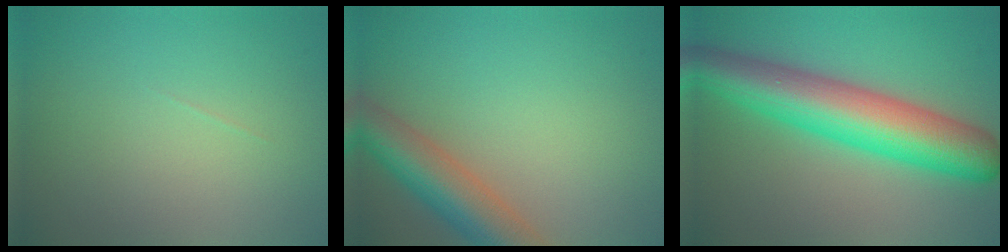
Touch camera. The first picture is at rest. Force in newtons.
{"total": 6.4, "press": 6.4, "slide": 0.4}
{"total": 9.4, "press": 9.4, "slide": 0.2}